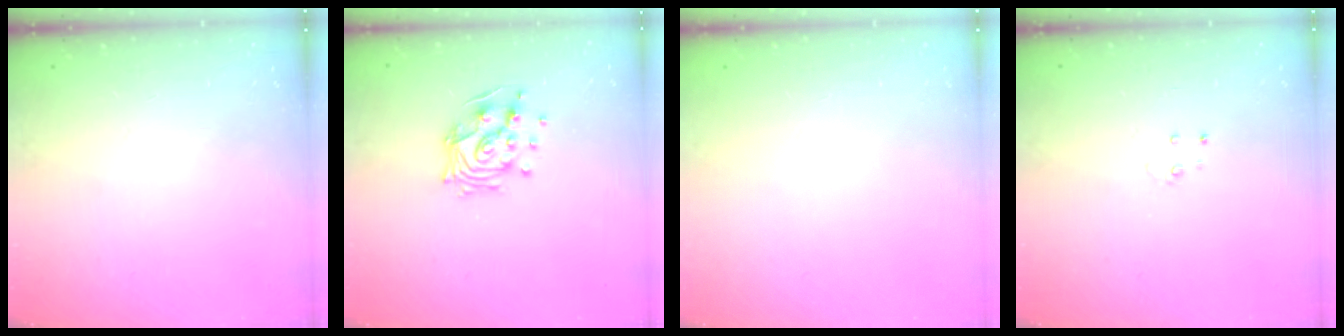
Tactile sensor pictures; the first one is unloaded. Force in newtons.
{"total": 12.0, "press": 11.9, "slide": 1.2}
{"total": 0.0}
{"total": 2.7, "press": 2.7, "slide": 0.2}